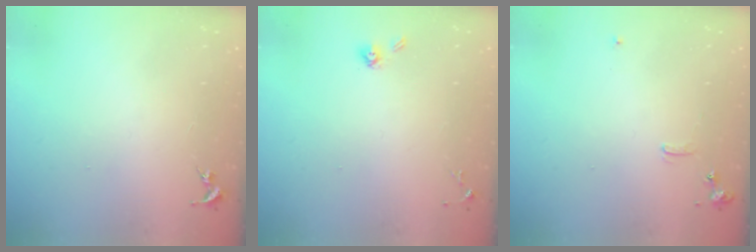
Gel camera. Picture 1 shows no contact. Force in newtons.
{"total": 3.8, "press": 3.4, "slide": 1.7}
{"total": 5.7, "press": 5.6, "slide": 0.7}